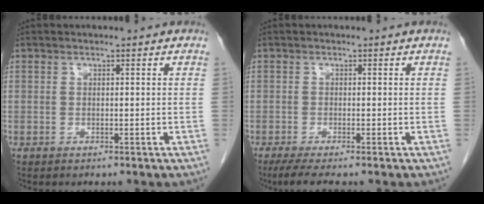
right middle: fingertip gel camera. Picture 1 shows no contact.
{"total": 3.5, "force": [-2.6, 0.1, 2.3], "torque": [-0.042, -0.010, -0.047]}